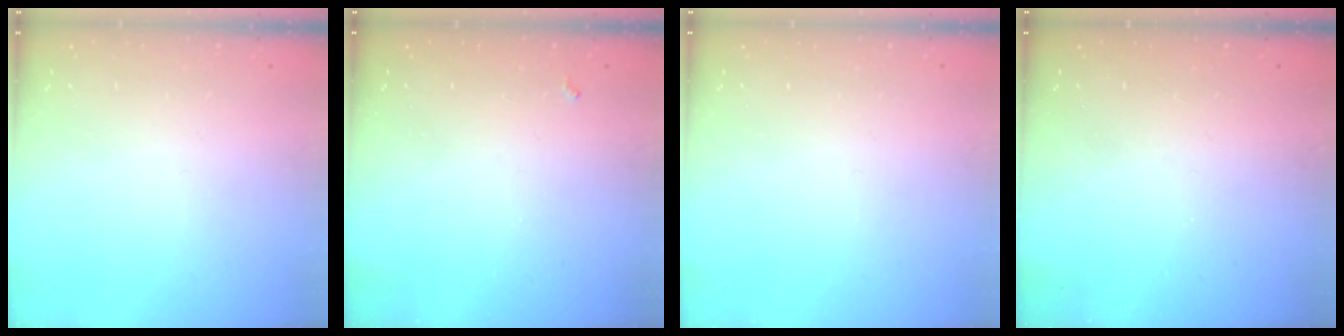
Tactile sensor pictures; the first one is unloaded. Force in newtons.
{"total": 1.9, "press": 1.9, "slide": 0.4}
{"total": 0.0}
{"total": 1.4, "press": 1.3, "slide": 0.4}